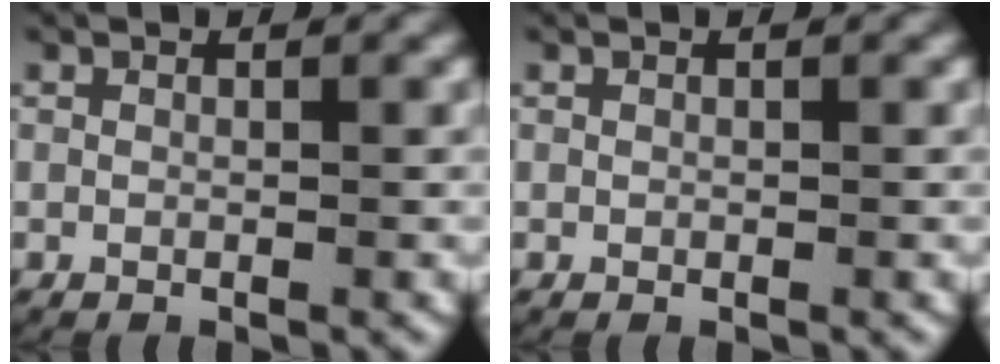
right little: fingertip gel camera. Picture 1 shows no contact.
{"total": 0.0}